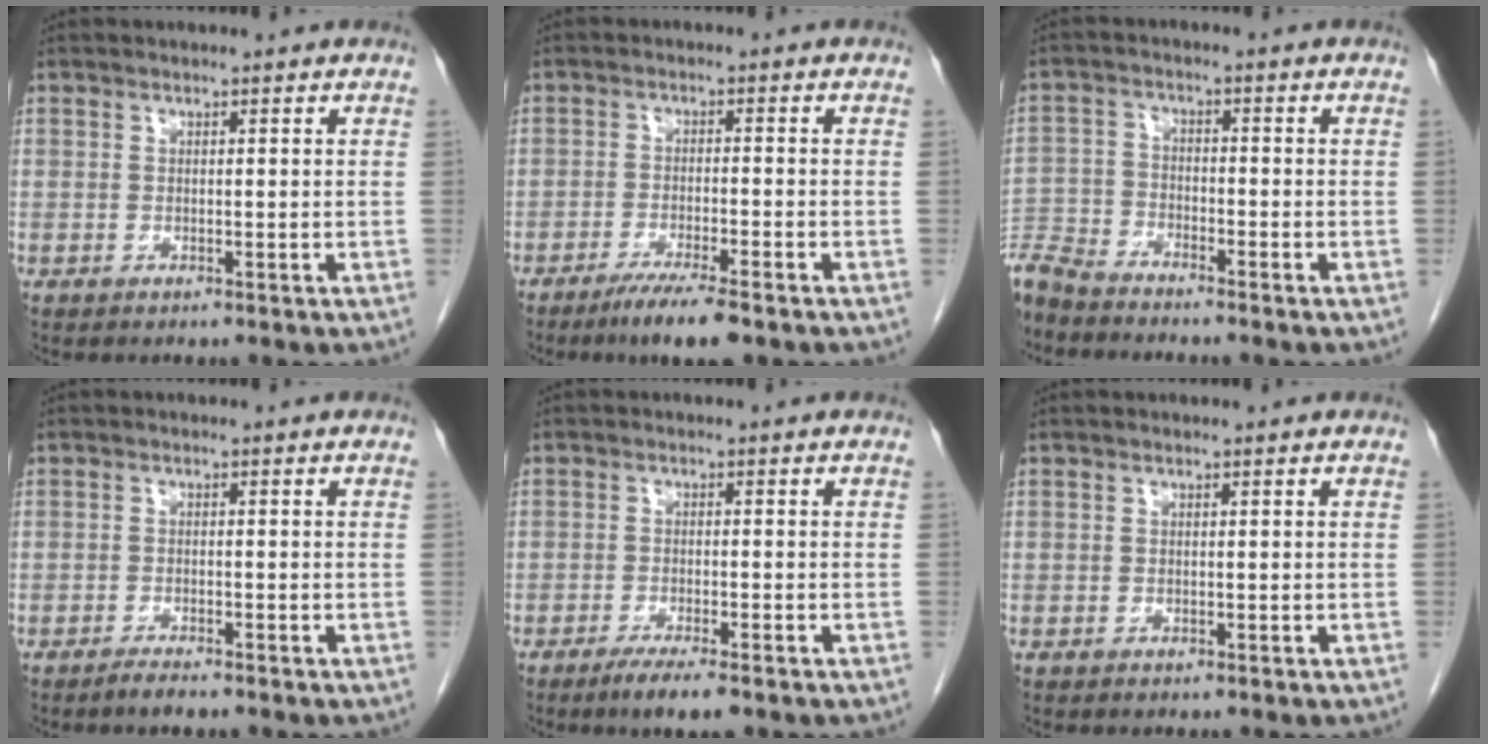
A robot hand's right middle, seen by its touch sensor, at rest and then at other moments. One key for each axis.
{"total": 6.5, "fx": -4.6, "fy": 0.3, "fz": 4.6, "tx": -0.077, "ty": -0.015, "tz": -0.077}
{"total": 7.4, "fx": -7.1, "fy": 1.2, "fz": 1.8, "tx": -0.033, "ty": -0.012, "tz": -0.136}
{"total": 1.8, "fx": -1.5, "fy": 0.1, "fz": 0.9, "tx": -0.024, "ty": -0.004, "tz": -0.026}
{"total": 4.7, "fx": -3.3, "fy": 0.5, "fz": 3.4, "tx": -0.059, "ty": -0.012, "tz": -0.051}
{"total": 0.0}